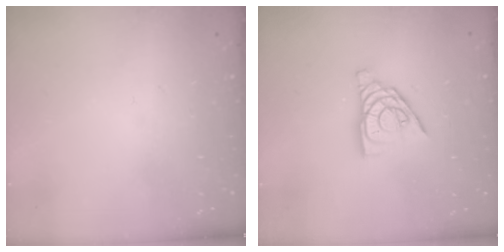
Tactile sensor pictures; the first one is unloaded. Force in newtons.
{"total": 11.4, "press": 11.4, "slide": 1.1}